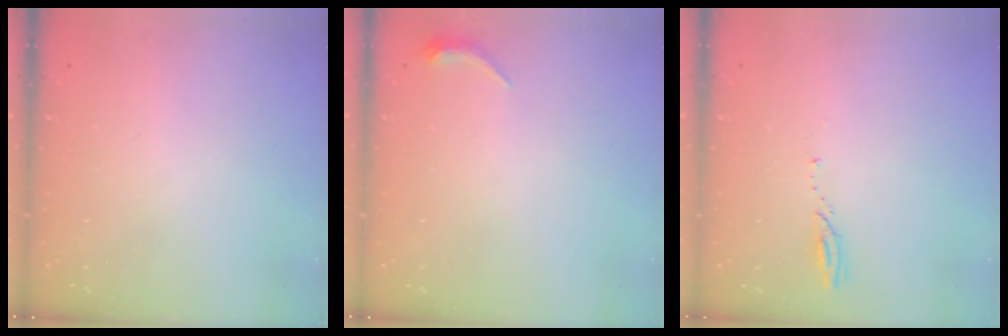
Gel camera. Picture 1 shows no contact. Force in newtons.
{"total": 4.8, "press": 4.7, "slide": 0.9}
{"total": 3.2, "press": 3.2, "slide": 0.3}